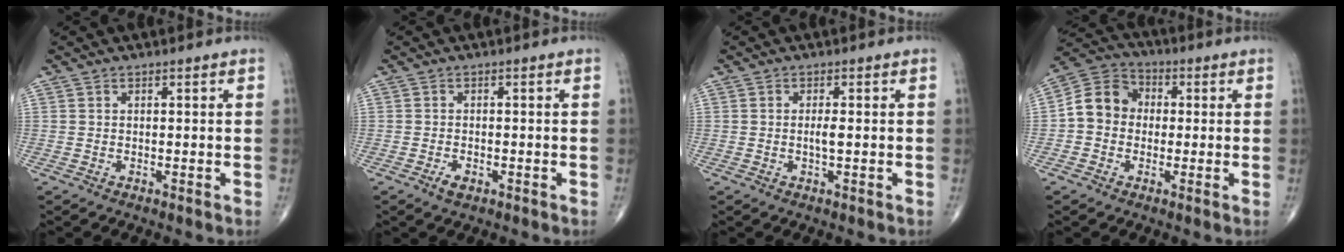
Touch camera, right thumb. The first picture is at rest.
{"total": 2.1, "force": [-1.1, 1.1, 1.4], "torque": [-0.025, 0.000, -0.017]}
{"total": 1.8, "force": [-0.2, 0.4, 1.8], "torque": [-0.036, 0.000, -0.003]}
{"total": 9.0, "force": [-0.3, 7.8, 4.5], "torque": [-0.063, 0.033, -0.021]}